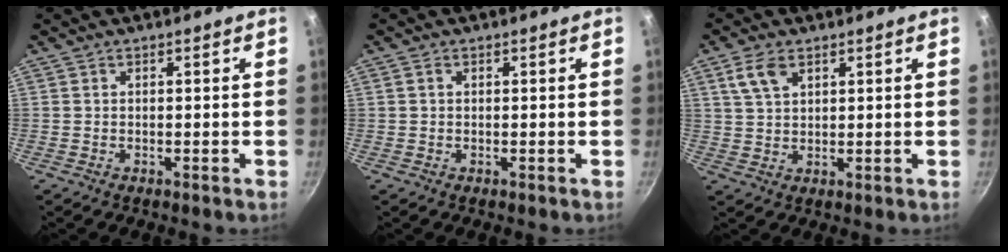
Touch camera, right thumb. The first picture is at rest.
{"total": 0.9, "force": [0.3, 0.7, 0.5], "torque": [-0.008, 0.004, 0.004]}
{"total": 5.4, "force": [2.7, 3.1, 3.4], "torque": [-0.060, -0.003, 0.056]}